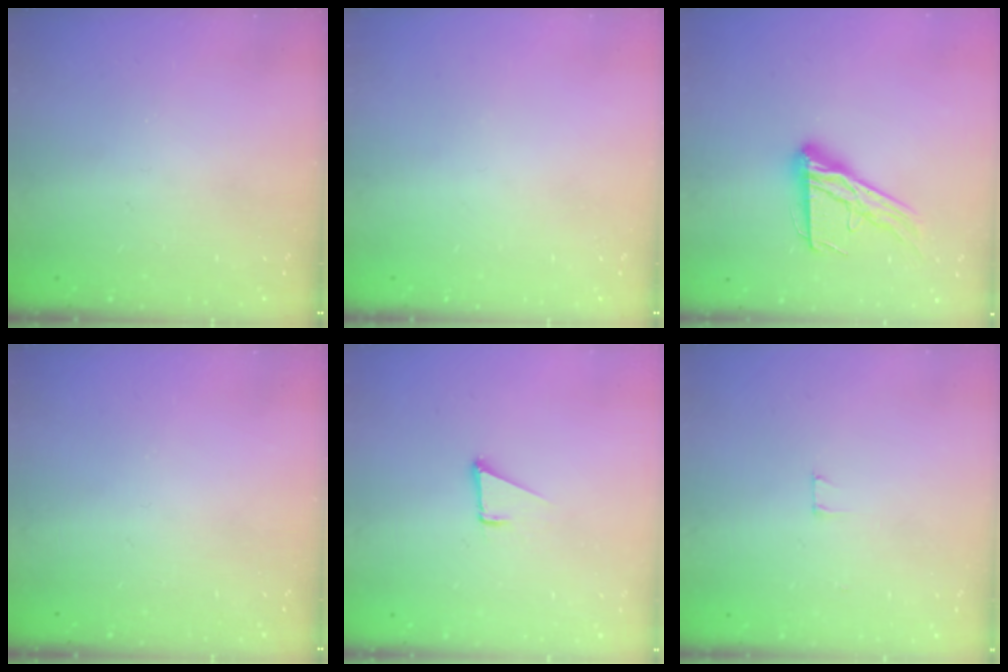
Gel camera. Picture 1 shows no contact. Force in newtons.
{"total": 0.0}
{"total": 14.8, "press": 14.8, "slide": 1.3}
{"total": 0.0}
{"total": 1.7, "press": 1.7, "slide": 0.1}
{"total": 2.5, "press": 2.5, "slide": 0.2}